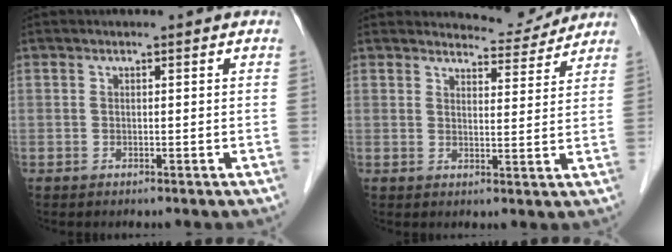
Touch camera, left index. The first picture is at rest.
{"total": 5.4, "force": [5.3, 0.8, -0.5], "torque": [0.002, -0.008, 0.065]}